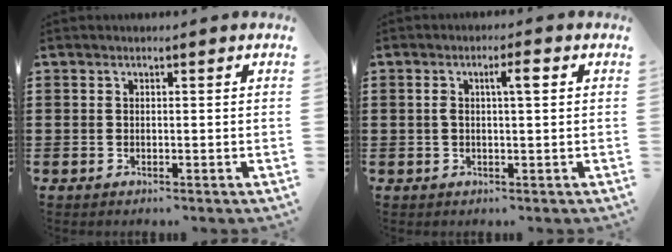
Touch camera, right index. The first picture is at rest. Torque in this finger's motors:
{"motor_torque": [0.52, -0.17, 0.12, 0.03]}